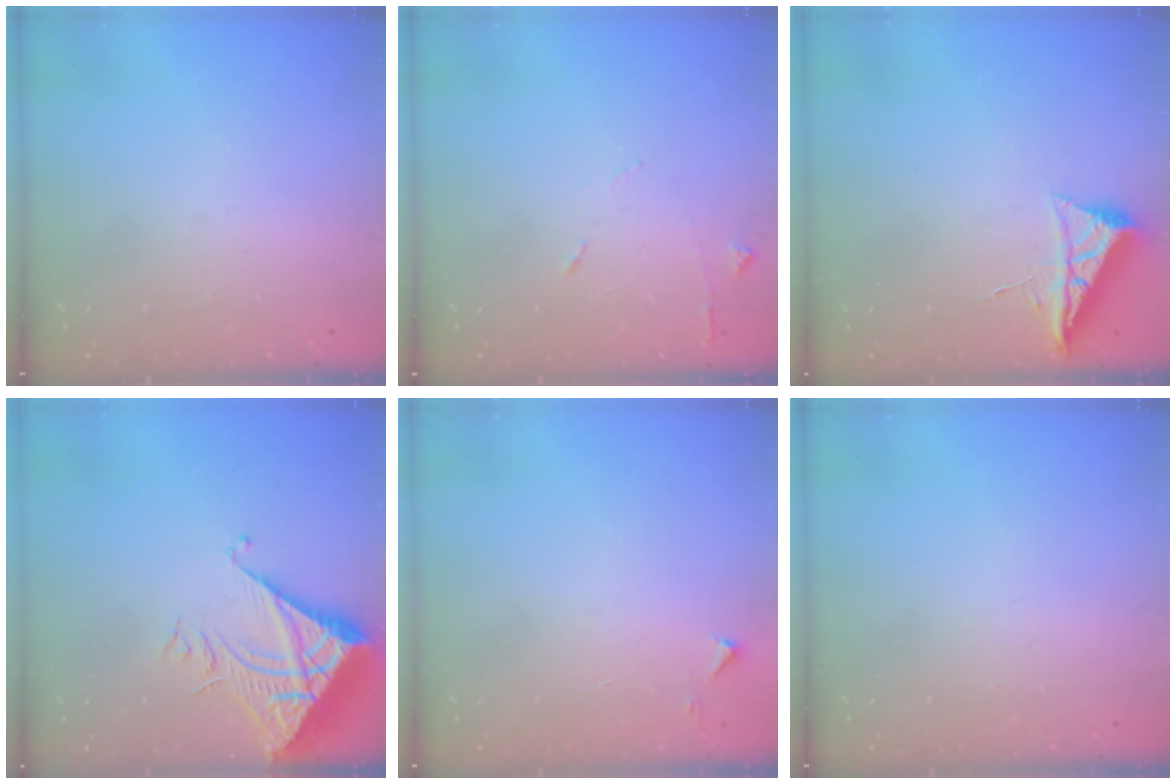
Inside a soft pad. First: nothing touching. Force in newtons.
{"total": 6.2, "press": 6.1, "slide": 0.8}
{"total": 6.5, "press": 6.5, "slide": 0.8}
{"total": 8.4, "press": 8.4, "slide": 1.0}
{"total": 2.8, "press": 2.8, "slide": 0.4}
{"total": 0.0}